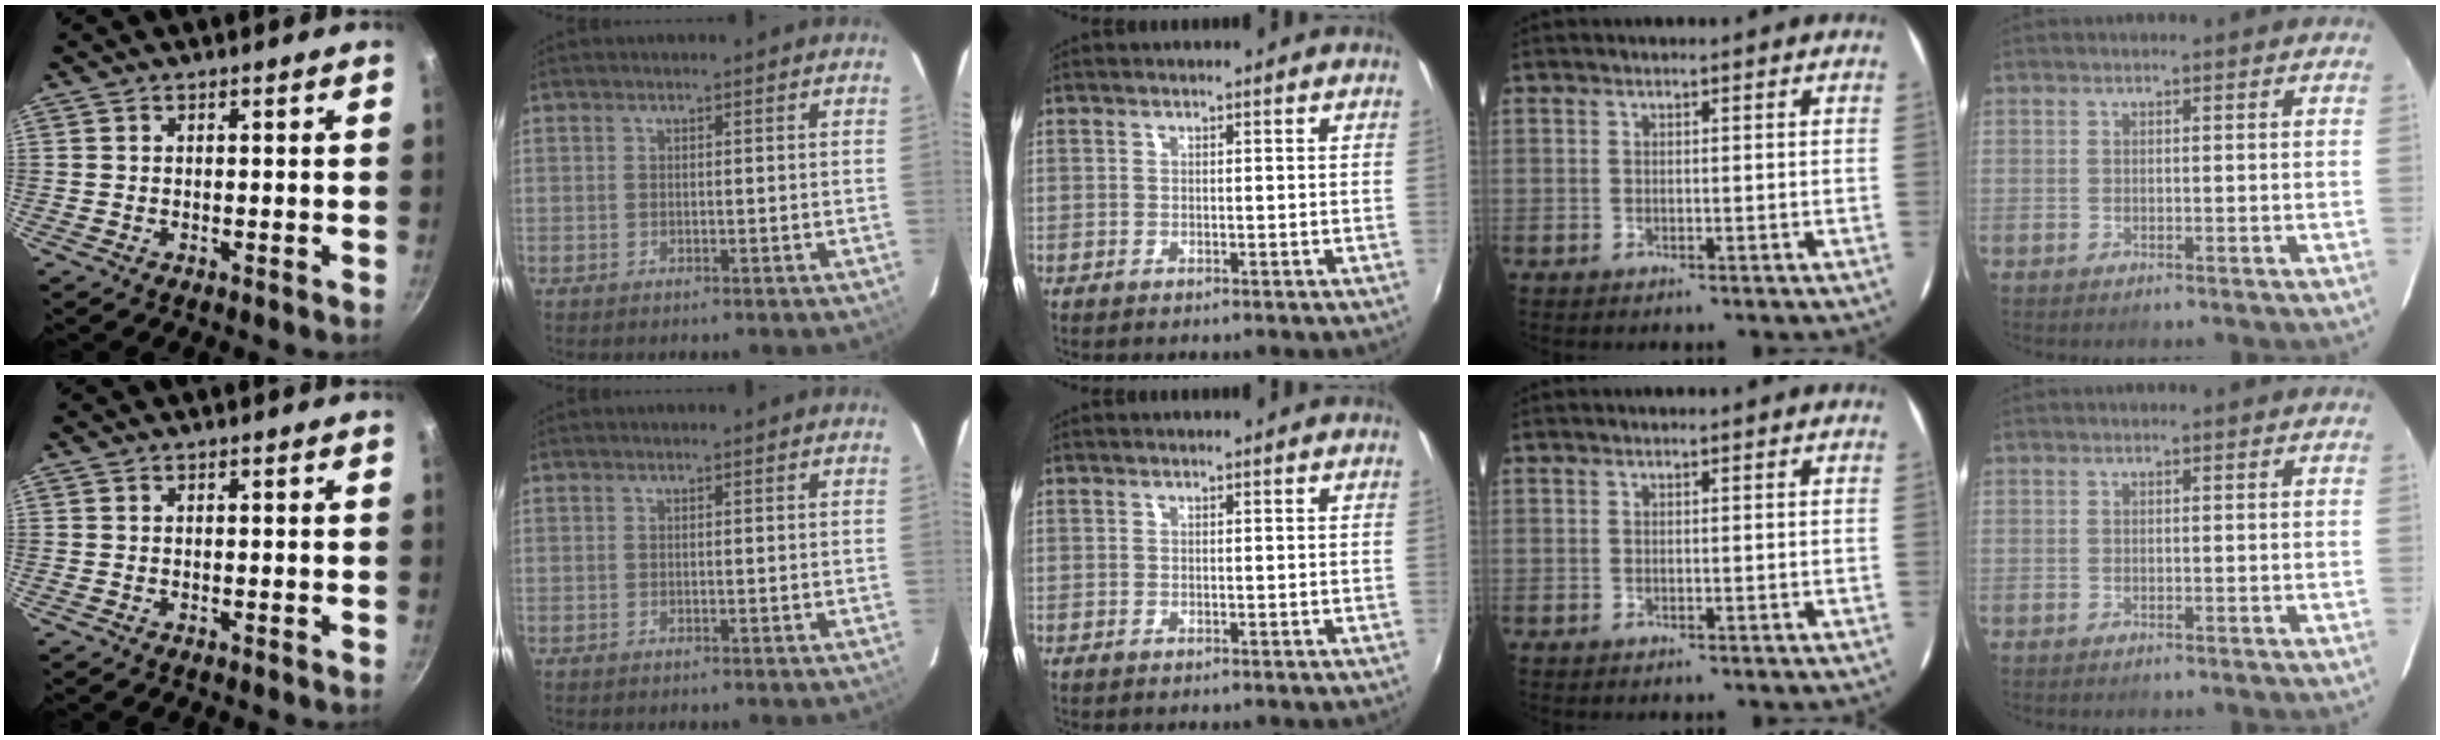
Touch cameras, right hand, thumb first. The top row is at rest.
{}